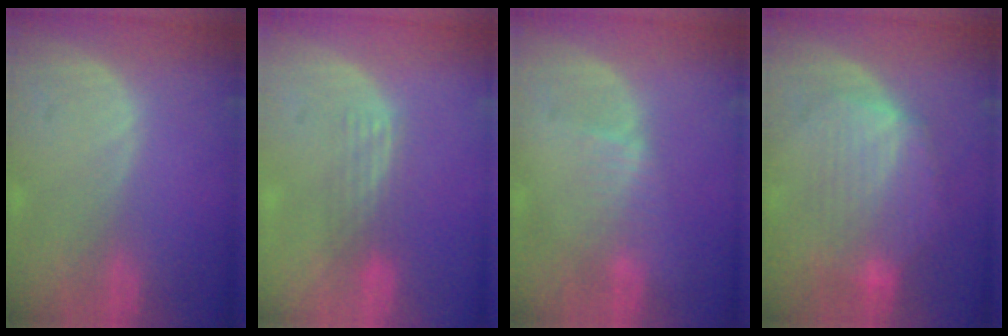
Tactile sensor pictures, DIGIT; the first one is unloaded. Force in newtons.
{"total": 2.9, "press": 2.8, "slide": 1.0}
{"total": 2.4, "press": 2.4, "slide": 0.2}
{"total": 7.9, "press": 7.5, "slide": 2.3}